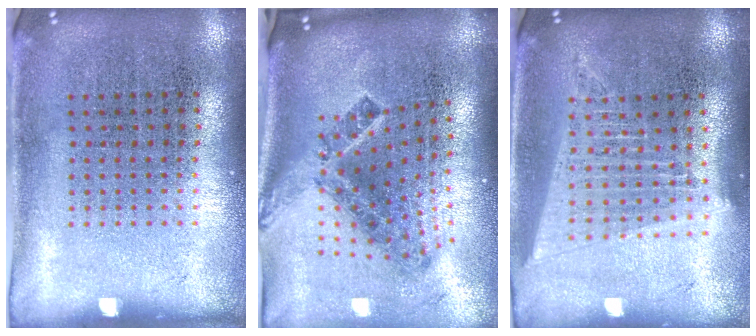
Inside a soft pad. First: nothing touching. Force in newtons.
{"total": 2.2, "press": 1.3, "slide": 1.7}
{"total": 1.8, "press": 1.6, "slide": 0.8}